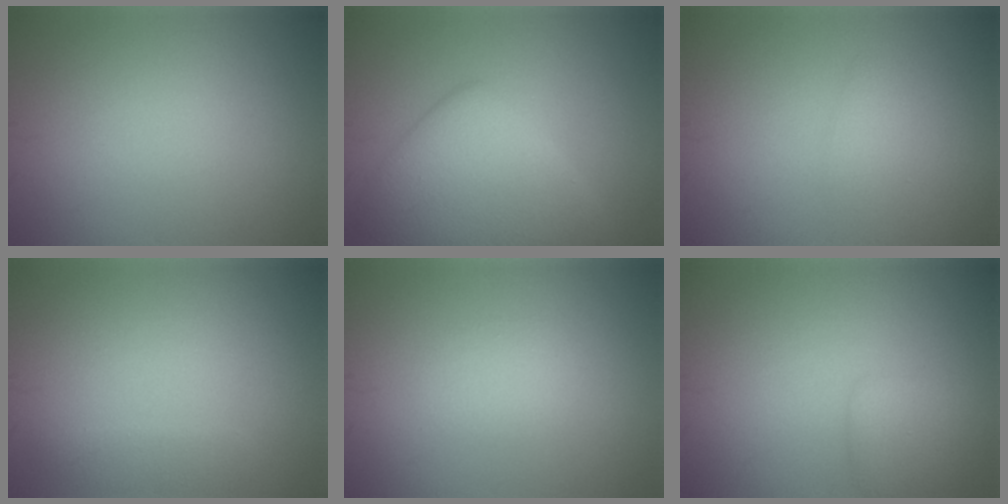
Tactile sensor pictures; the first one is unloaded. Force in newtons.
{"total": 6.8, "press": 6.7, "slide": 0.2}
{"total": 1.2, "press": 1.2, "slide": 0.2}
{"total": 1.4, "press": 1.4, "slide": 0.1}
{"total": 1.1, "press": 1.1, "slide": 0.1}
{"total": 2.1, "press": 2.1, "slide": 0.1}